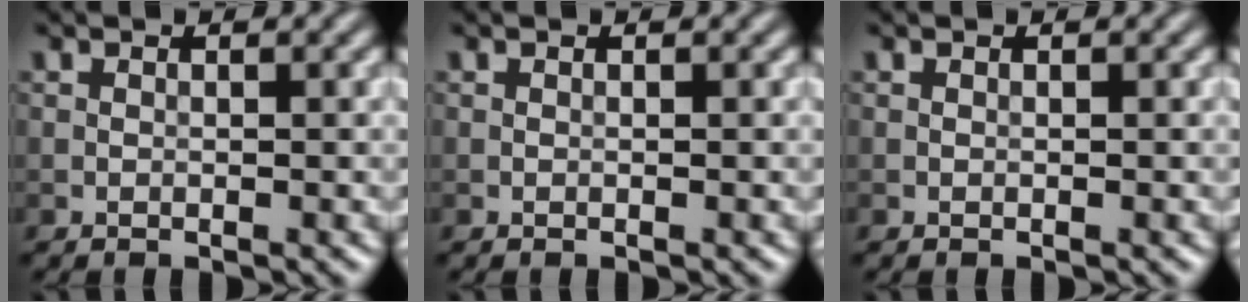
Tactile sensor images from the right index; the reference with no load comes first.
{"total": 0.0}
{"total": 0.0}